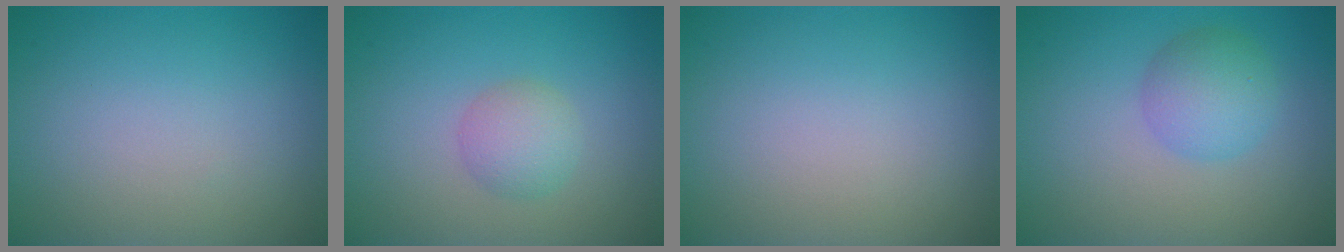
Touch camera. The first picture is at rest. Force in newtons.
{"total": 2.4, "press": 2.4, "slide": 0.1}
{"total": 0.0}
{"total": 3.4, "press": 3.4, "slide": 0.1}